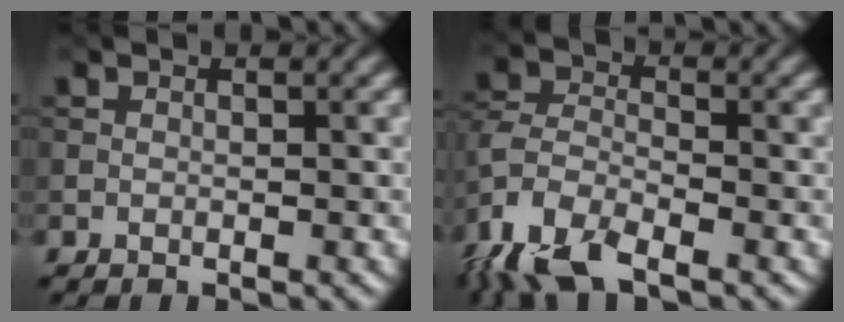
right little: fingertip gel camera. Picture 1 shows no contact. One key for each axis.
{"total": 7.3, "fx": -5.2, "fy": 2.5, "fz": 4.4, "tx": -0.096, "ty": -0.008, "tz": -0.114}